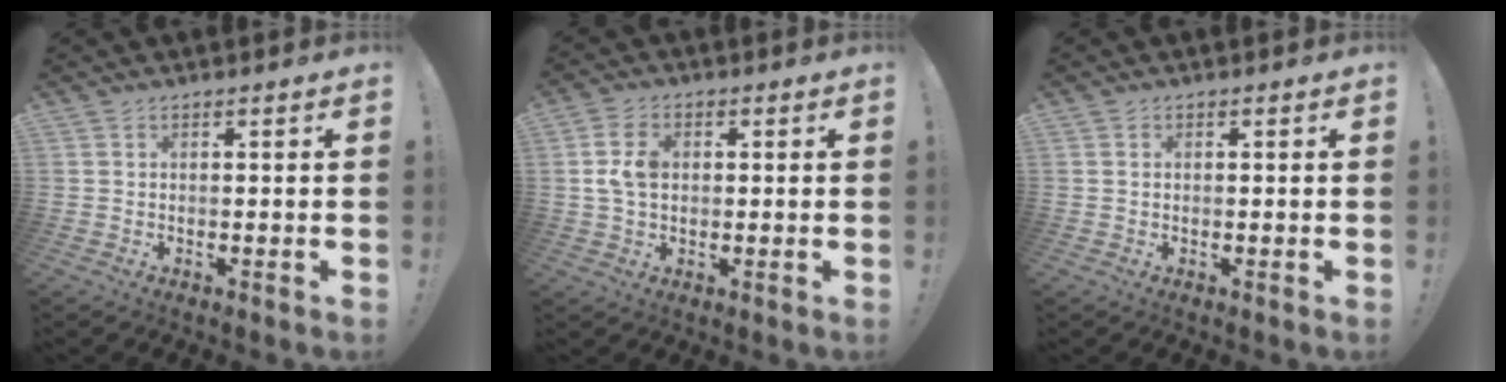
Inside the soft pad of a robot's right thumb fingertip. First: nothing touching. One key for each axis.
{"total": 7.5, "fx": 1.1, "fy": 5.1, "fz": 5.3, "tx": -0.105, "ty": 0.001, "tz": 0.018}
{"total": 0.6, "fx": 0.2, "fy": 0.6, "fz": 0.0, "tx": -0.002, "ty": 0.004, "tz": 0.003}